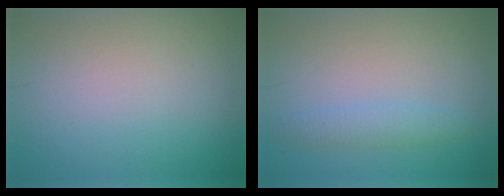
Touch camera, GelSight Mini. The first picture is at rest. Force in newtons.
{"total": 2.0, "press": 2.0, "slide": 0.1}